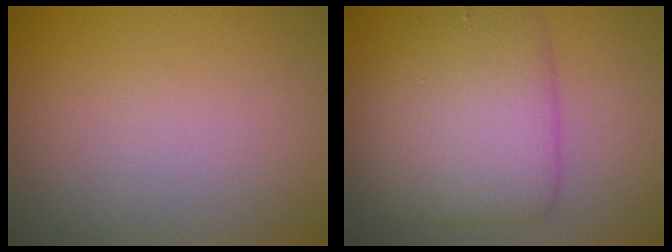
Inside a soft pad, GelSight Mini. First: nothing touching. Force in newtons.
{"total": 6.9, "press": 6.8, "slide": 0.3}